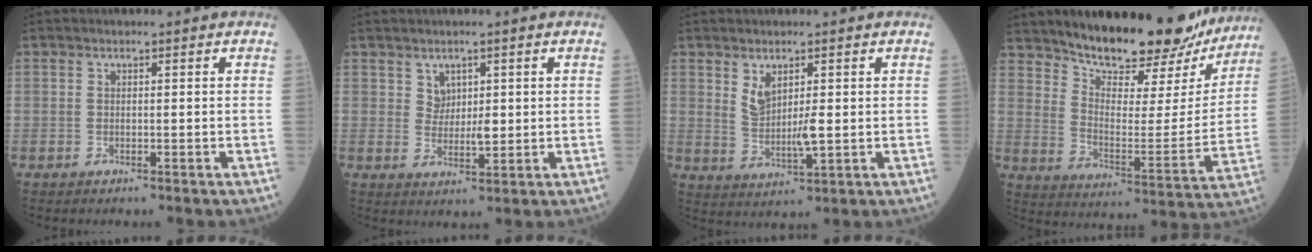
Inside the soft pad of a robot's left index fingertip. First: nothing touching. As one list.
[{"total": 2.8, "force": [0.9, 1.9, 1.8], "torque": [-0.036, 0.005, 0.020]}, {"total": 4.7, "force": [1.3, 1.5, 4.3], "torque": [-0.089, -0.003, 0.034]}, {"total": 22.4, "force": [19.2, 6.6, 9.4], "torque": [-0.133, -0.033, 0.261]}]